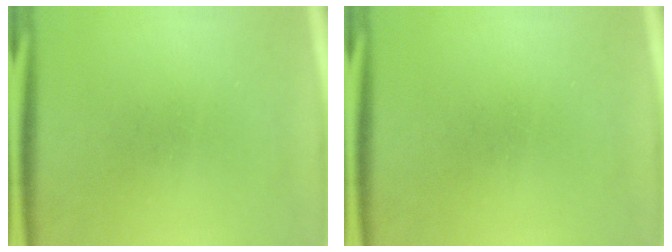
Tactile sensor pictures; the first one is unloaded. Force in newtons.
{"total": 0.0}